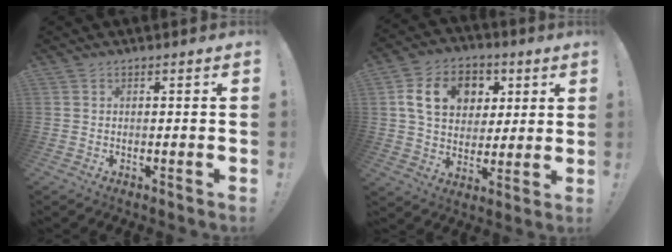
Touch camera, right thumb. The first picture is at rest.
{"total": 15.5, "force": [5.1, 12.0, 8.4], "torque": [-0.120, -0.009, 0.099]}